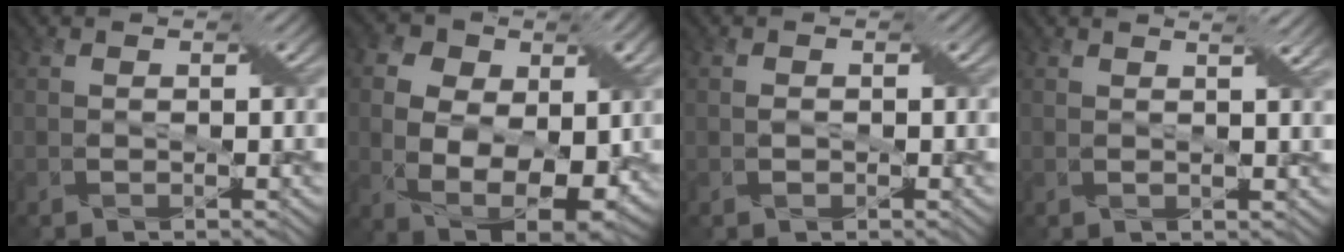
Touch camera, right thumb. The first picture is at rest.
{"total": 12.6, "force": [0.6, 8.6, 9.2], "torque": [-0.178, -0.015, 0.019]}
{"total": 0.8, "force": [-0.1, 0.6, 0.5], "torque": [-0.010, -0.001, -0.003]}
{"total": 2.8, "force": [1.5, 0.4, 2.4], "torque": [-0.035, -0.004, 0.020]}